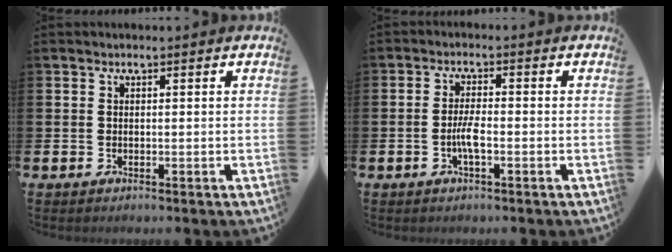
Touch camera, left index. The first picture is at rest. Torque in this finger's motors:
{"motor_torque": [0.17, 0.12, 0.06, 0.11]}